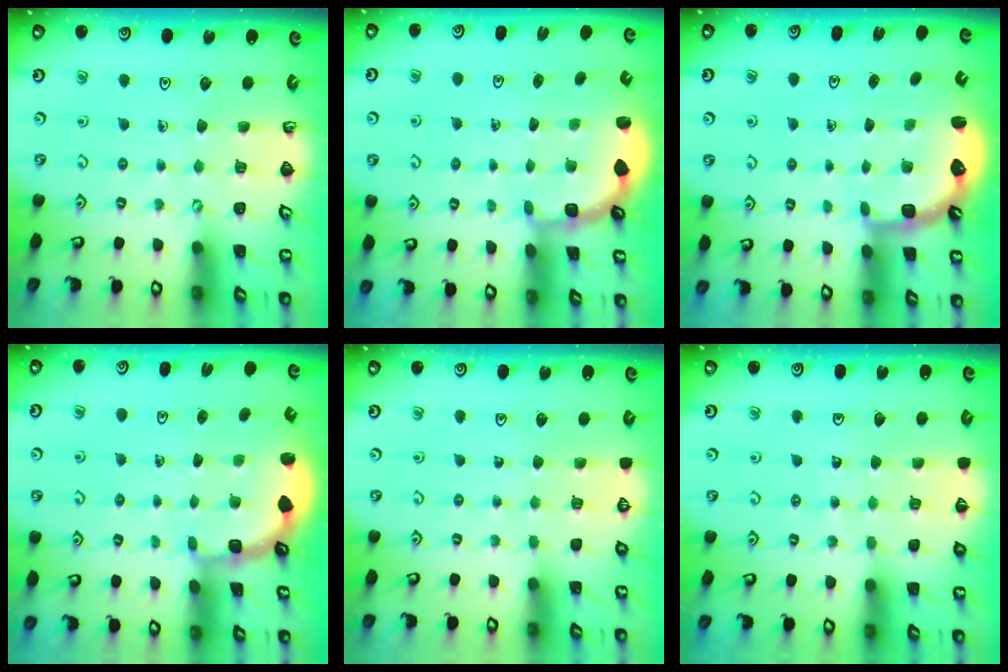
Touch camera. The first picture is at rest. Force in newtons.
{"total": 2.5, "press": 1.9, "slide": 1.6}
{"total": 2.7, "press": 2.0, "slide": 1.9}
{"total": 1.9, "press": 1.5, "slide": 1.1}
{"total": 0.0}
{"total": 2.9, "press": 2.9, "slide": 0.3}